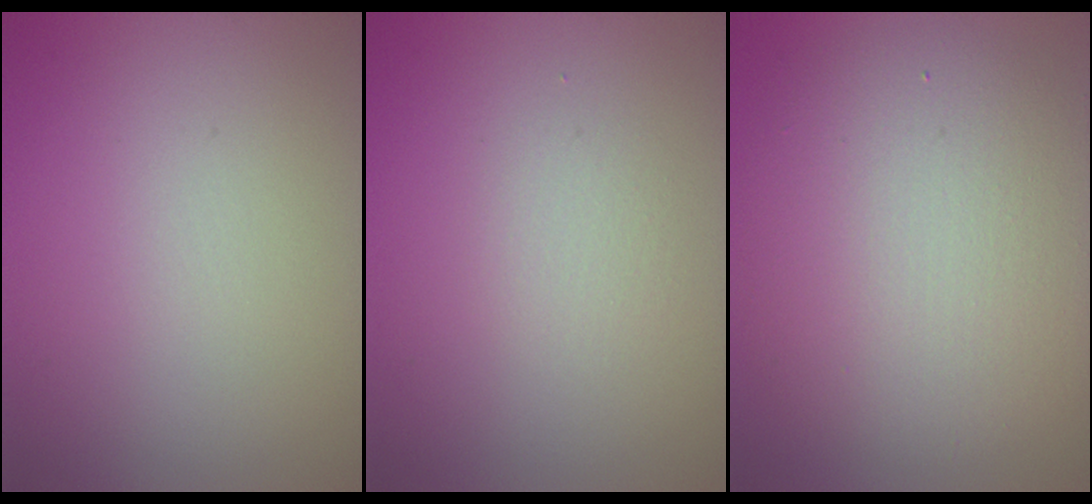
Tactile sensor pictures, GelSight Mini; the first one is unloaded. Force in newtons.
{"total": 1.2, "press": 1.2, "slide": 0.0}
{"total": 9.4, "press": 9.3, "slide": 0.7}